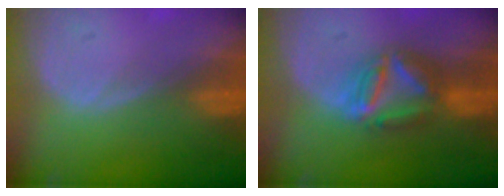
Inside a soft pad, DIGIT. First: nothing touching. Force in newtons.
{"total": 7.4, "press": 6.5, "slide": 3.6}